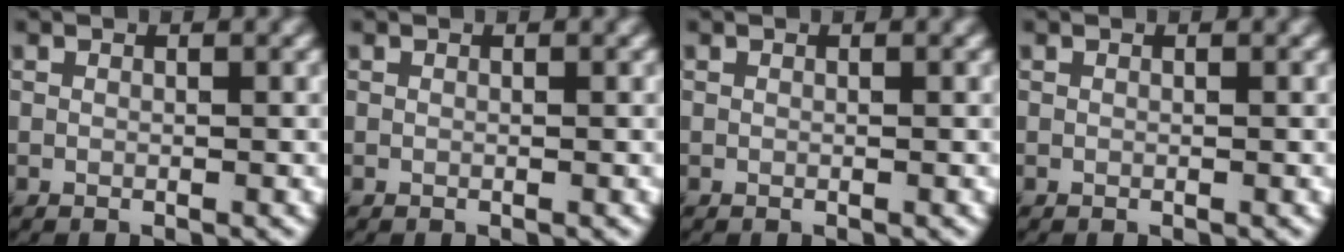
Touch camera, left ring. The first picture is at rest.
{"total": 0.0}
{"total": 0.0}
{"total": 0.0}